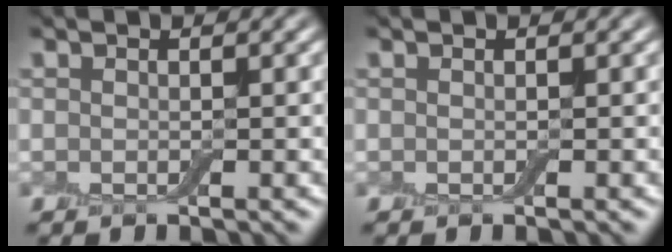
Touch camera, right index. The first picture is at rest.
{"total": 0.0}